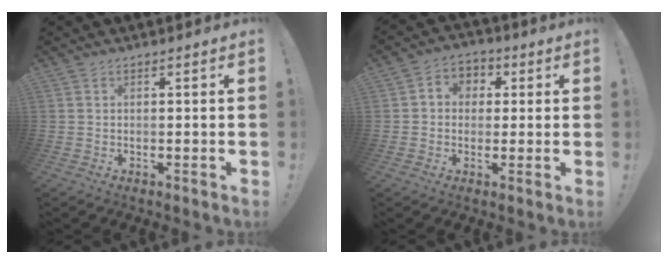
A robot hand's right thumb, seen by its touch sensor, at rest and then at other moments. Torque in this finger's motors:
{"motor_torque": [0.03, 0.04, 0.06, -0.04, 0.12]}